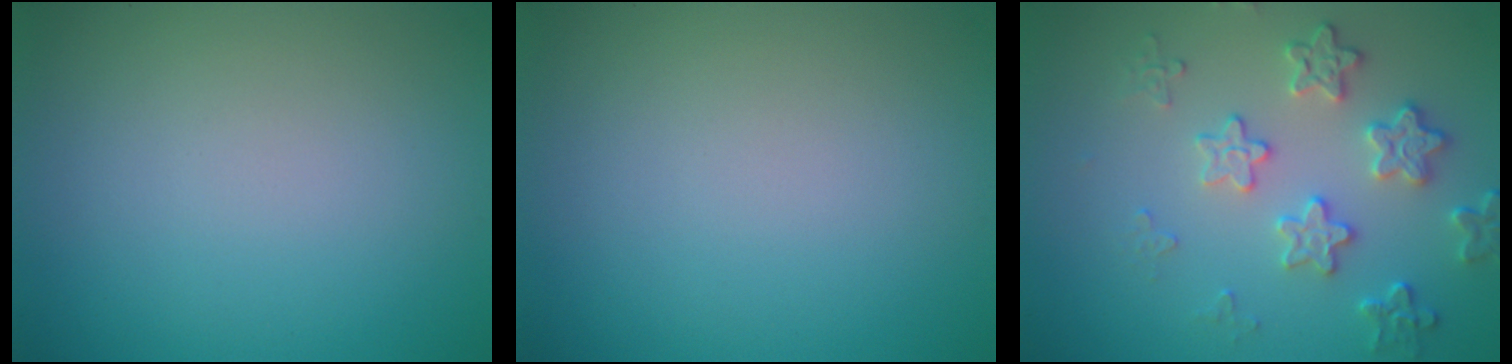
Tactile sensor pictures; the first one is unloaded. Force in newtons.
{"total": 0.0}
{"total": 3.9, "press": 3.4, "slide": 1.9}